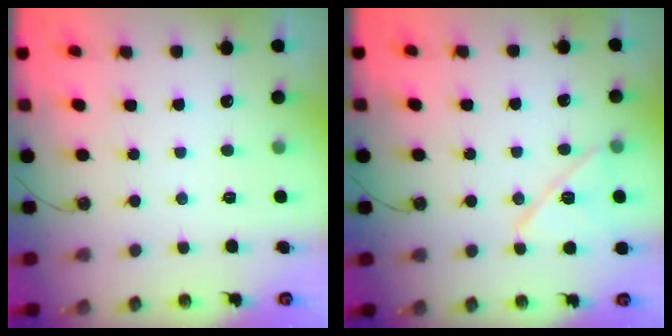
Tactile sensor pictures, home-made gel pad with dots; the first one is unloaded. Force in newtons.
{"total": 12.7, "press": 12.7, "slide": 0.7}